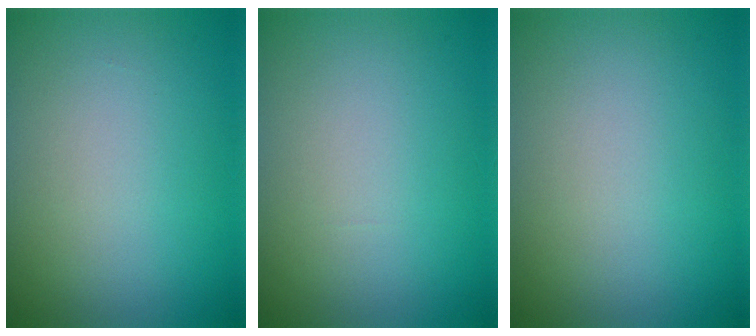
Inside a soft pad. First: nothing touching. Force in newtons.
{"total": 0.0}
{"total": 0.0}